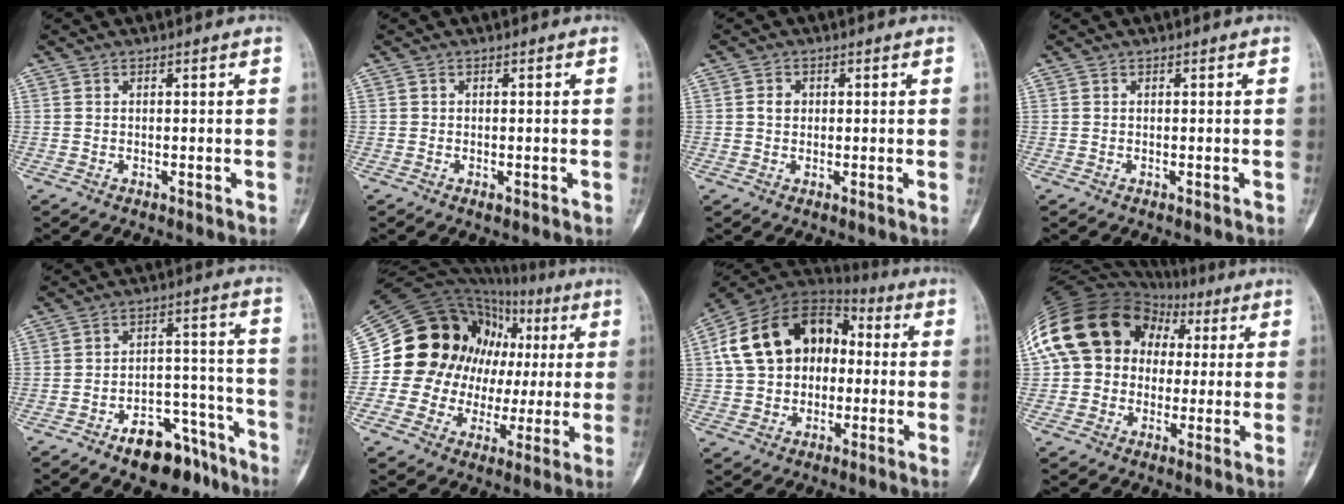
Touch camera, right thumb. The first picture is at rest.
{"total": 0.7, "force": [-0.3, 0.5, 0.4], "torque": [-0.008, 0.000, -0.005]}
{"total": 1.8, "force": [0.3, 1.5, 1.0], "torque": [-0.011, 0.003, 0.002]}
{"total": 0.0}
{"total": 12.1, "force": [-8.3, 6.5, 6.0], "torque": [-0.057, 0.083, -0.122]}
{"total": 22.0, "force": [3.1, 18.6, 11.4], "torque": [-0.125, 0.057, 0.066]}
{"total": 19.7, "force": [2.0, 14.5, 13.2], "torque": [-0.214, 0.042, 0.030]}
{"total": 20.5, "force": [4.3, 16.8, 10.9], "torque": [-0.207, 0.062, 0.080]}